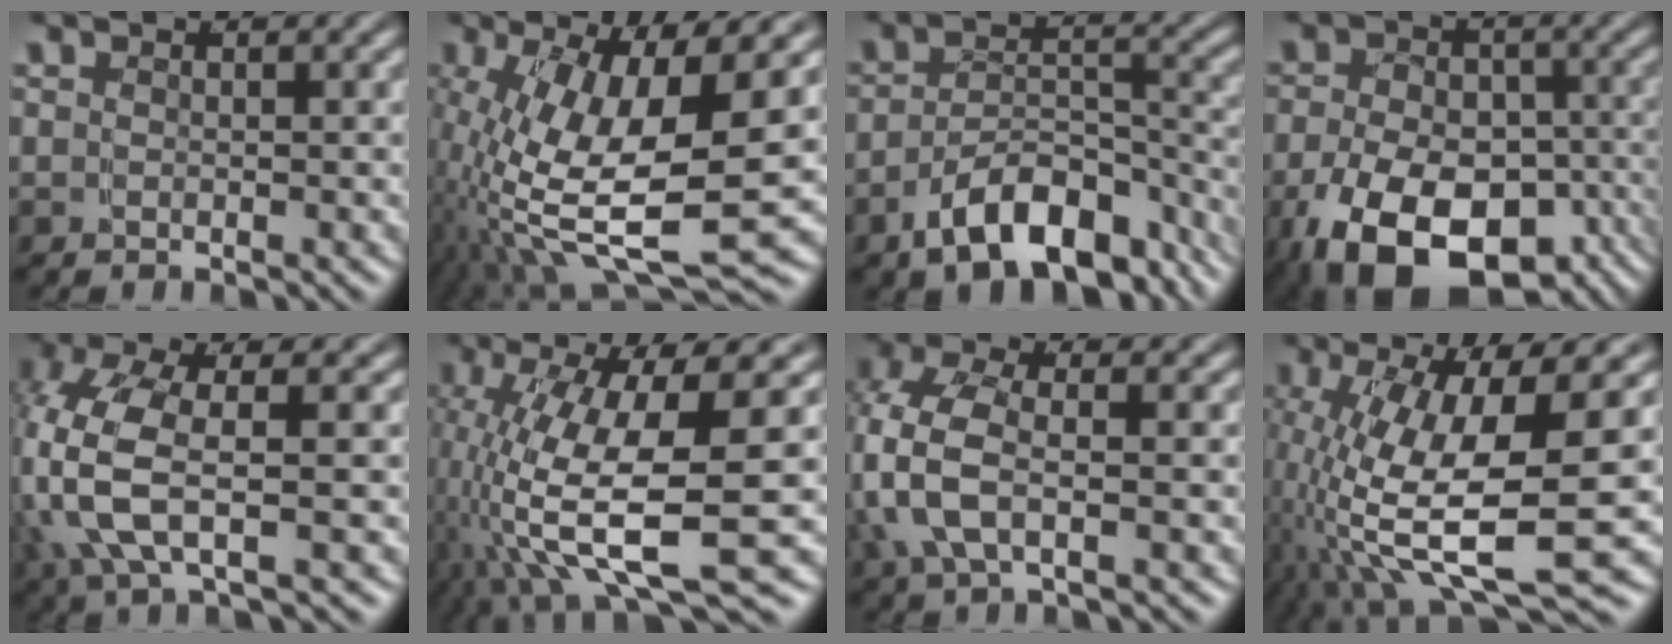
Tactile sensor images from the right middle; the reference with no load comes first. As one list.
[{"total": 13.8, "force": [-1.0, 6.9, 11.9], "torque": [-0.219, -0.033, 0.002]}, {"total": 10.1, "force": [-7.1, 4.7, 5.5], "torque": [-0.068, -0.010, -0.105]}, {"total": 13.4, "force": [-8.3, 7.6, 7.2], "torque": [-0.131, -0.060, -0.105]}, {"total": 6.3, "force": [-0.1, 3.0, 5.5], "torque": [-0.140, -0.016, 0.006]}, {"total": 11.5, "force": [-2.8, 5.3, 9.8], "torque": [-0.202, -0.050, -0.012]}, {"total": 5.6, "force": [0.1, 3.6, 4.3], "torque": [-0.122, -0.013, 0.006]}, {"total": 12.5, "force": [-2.2, 6.1, 10.7], "torque": [-0.217, -0.045, -0.006]}]